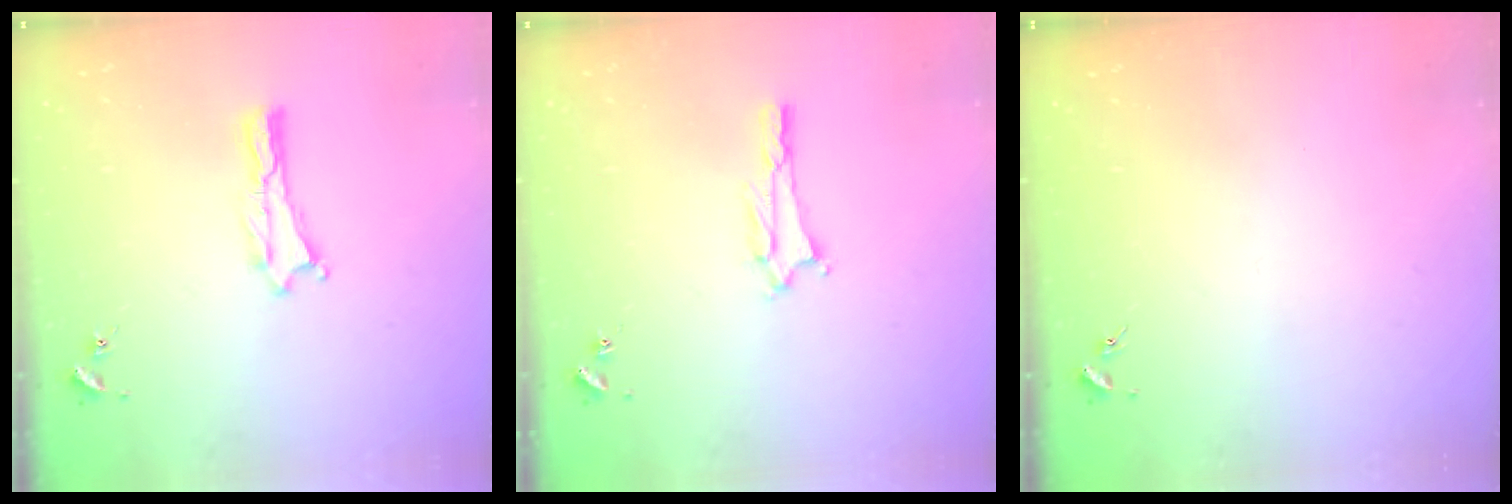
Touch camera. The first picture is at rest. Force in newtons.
{"total": 1.5, "press": 1.5, "slide": 0.3}
{"total": 0.0}